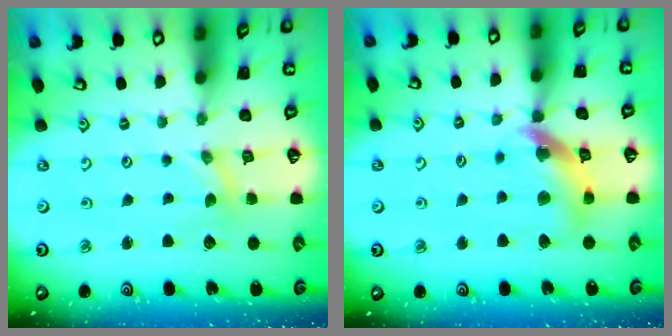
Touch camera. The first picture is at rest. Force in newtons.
{"total": 12.3, "press": 12.2, "slide": 1.3}